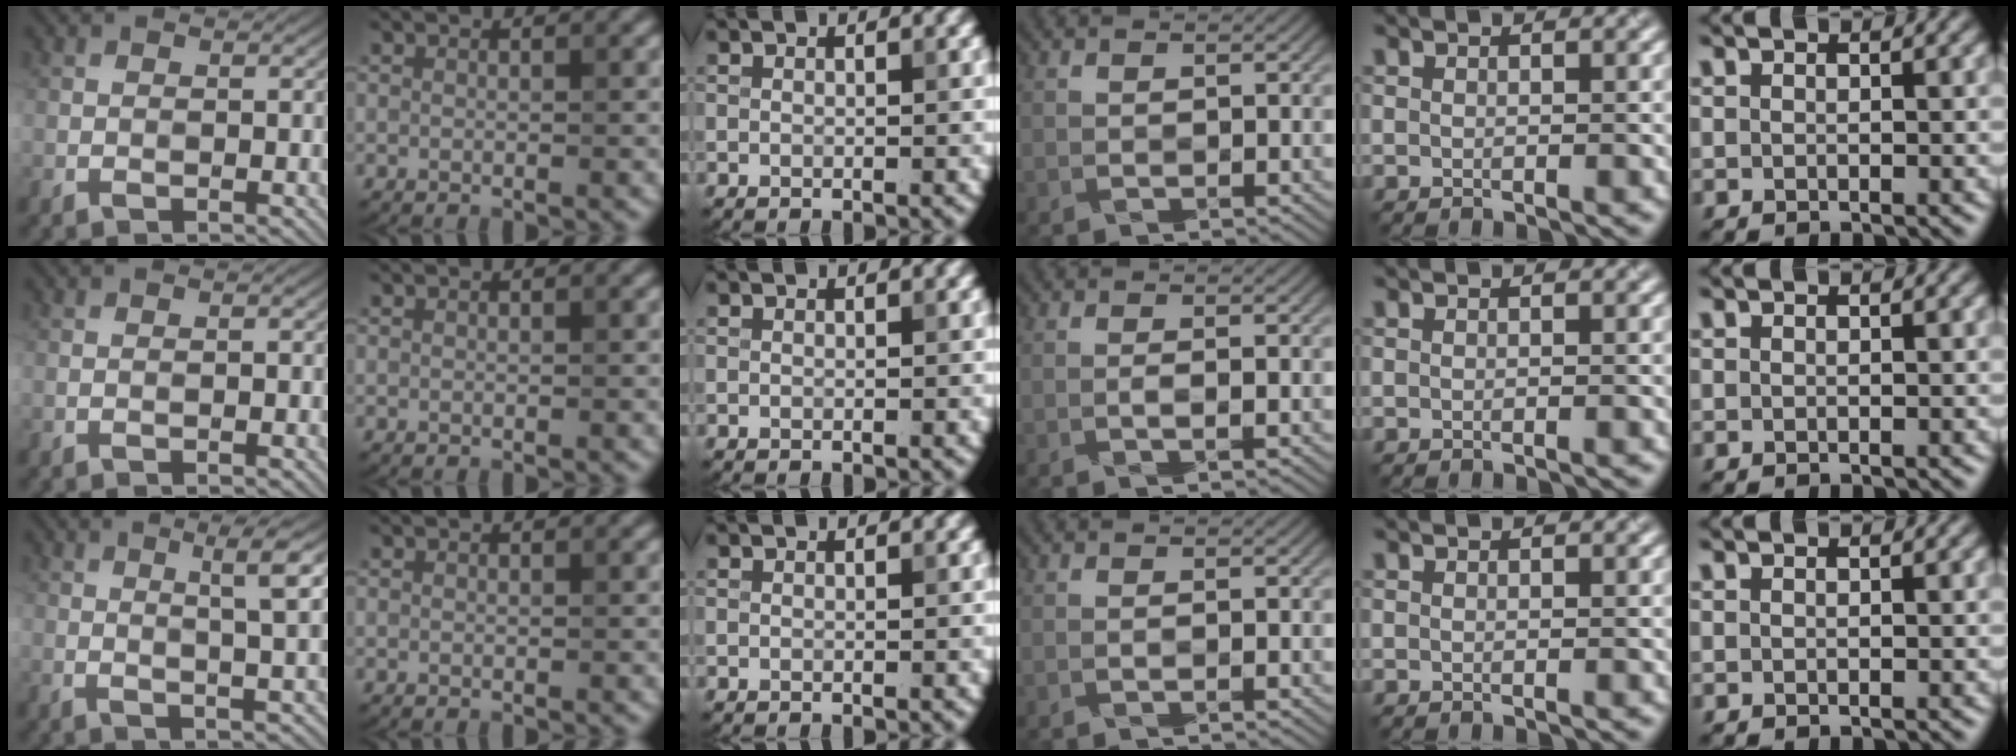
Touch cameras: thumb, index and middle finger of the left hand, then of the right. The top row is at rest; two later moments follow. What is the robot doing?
{"motion": "wrap", "object": "bandana"}